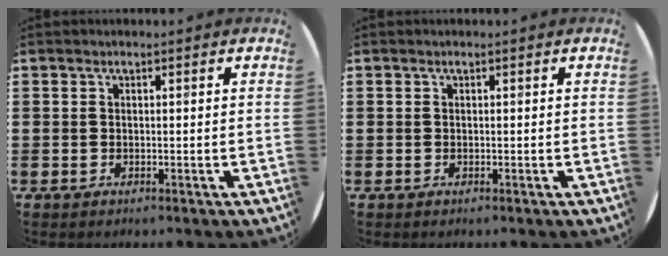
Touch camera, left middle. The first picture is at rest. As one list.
[{"total": 0.0}]